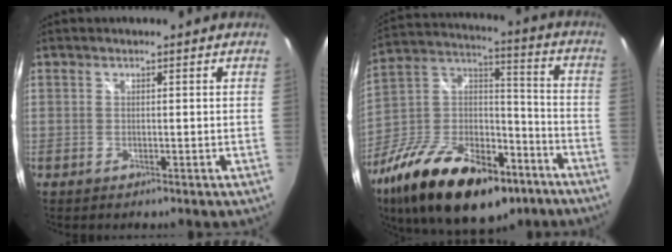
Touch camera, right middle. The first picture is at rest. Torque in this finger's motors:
{"motor_torque": [1.28, -0.86, 0.48, 0.21]}